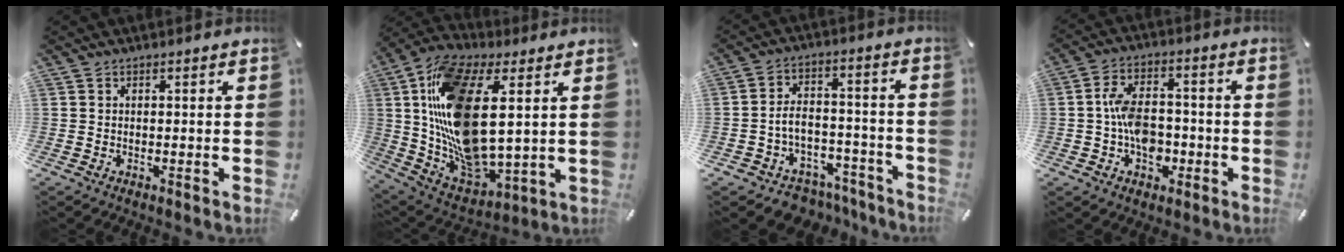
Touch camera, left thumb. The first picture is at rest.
{"total": 21.3, "force": [5.0, 11.5, 17.2], "torque": [-0.373, -0.029, 0.092]}
{"total": 7.7, "force": [-3.4, 6.2, 3.1], "torque": [-0.051, 0.029, -0.055]}
{"total": 9.5, "force": [-2.1, 6.7, 6.4], "torque": [-0.110, 0.015, -0.036]}